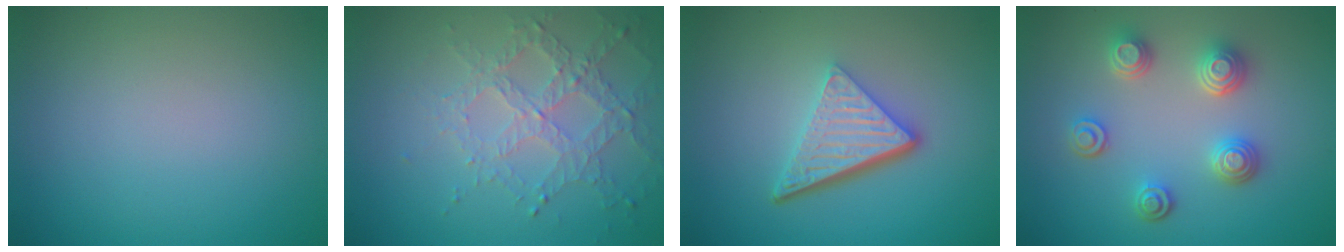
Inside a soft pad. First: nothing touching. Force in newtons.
{"total": 3.4, "press": 2.8, "slide": 1.9}
{"total": 5.6, "press": 3.8, "slide": 4.2}
{"total": 3.9, "press": 3.3, "slide": 2.0}